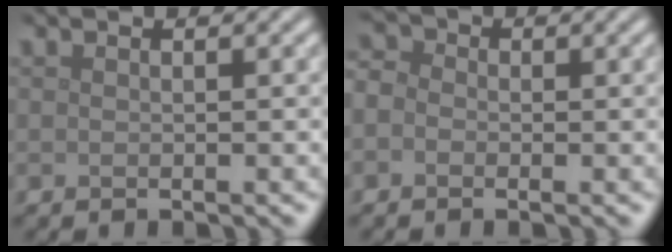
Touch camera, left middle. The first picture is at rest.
{"total": 2.1, "force": [-0.3, 1.8, 1.1], "torque": [-0.018, 0.007, -0.021]}